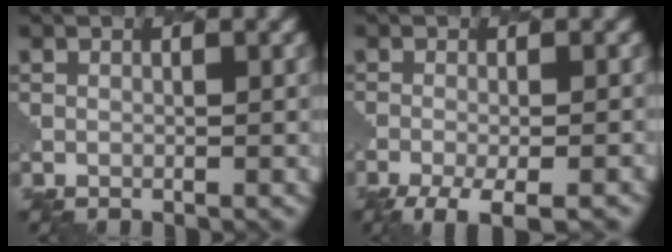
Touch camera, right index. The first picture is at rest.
{"total": 5.0, "force": [-3.3, 1.2, 3.6], "torque": [-0.055, -0.007, -0.054]}